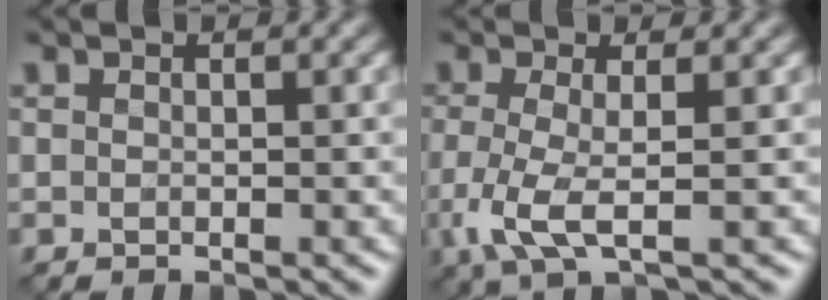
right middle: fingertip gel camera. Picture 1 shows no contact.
{"total": 3.8, "force": [-0.9, 1.1, 3.6], "torque": [-0.090, -0.005, -0.021]}